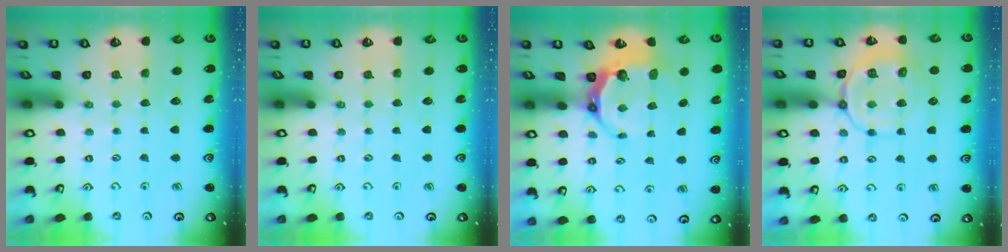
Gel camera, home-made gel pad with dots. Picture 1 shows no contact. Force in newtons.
{"total": 0.0}
{"total": 7.5, "press": 6.5, "slide": 3.8}
{"total": 11.3, "press": 11.2, "slide": 1.2}